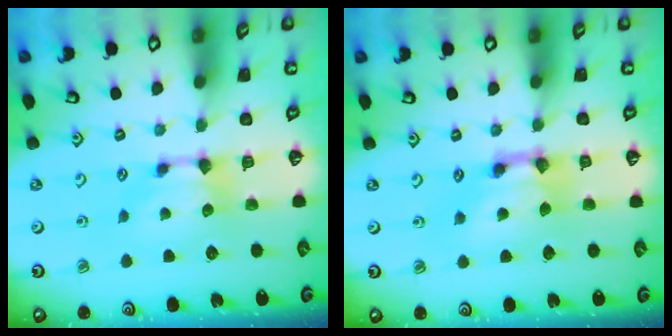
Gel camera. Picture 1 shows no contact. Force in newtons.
{"total": 3.3, "press": 3.3, "slide": 0.2}